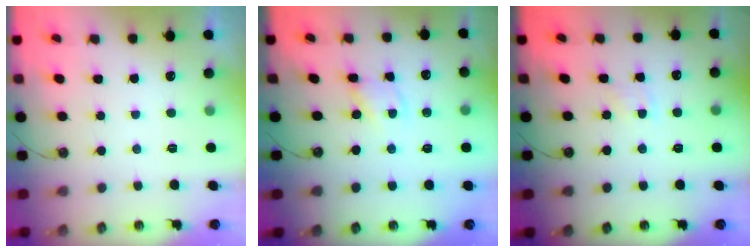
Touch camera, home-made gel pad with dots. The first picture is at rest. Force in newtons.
{"total": 2.1, "press": 2.1, "slide": 0.3}
{"total": 4.1, "press": 4.1, "slide": 0.5}